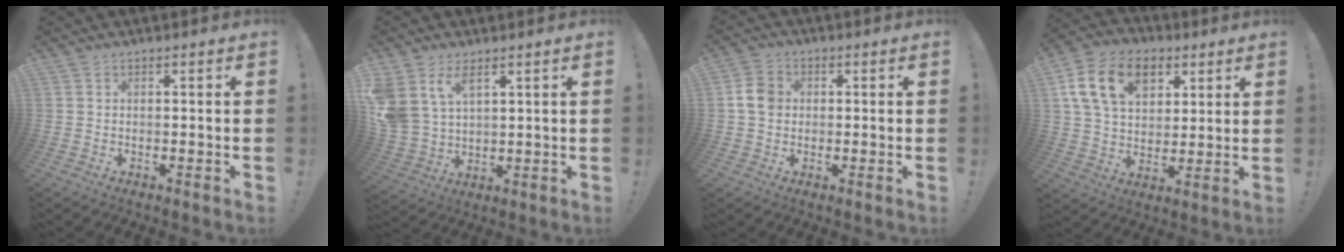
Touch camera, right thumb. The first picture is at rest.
{"total": 8.9, "force": [5.3, 5.2, 4.8], "torque": [-0.111, -0.026, 0.108]}
{"total": 6.7, "force": [0.5, 5.5, 3.8], "torque": [-0.057, 0.010, 0.011]}
{"total": 17.5, "force": [7.3, 12.0, 10.3], "torque": [-0.159, -0.020, 0.137]}